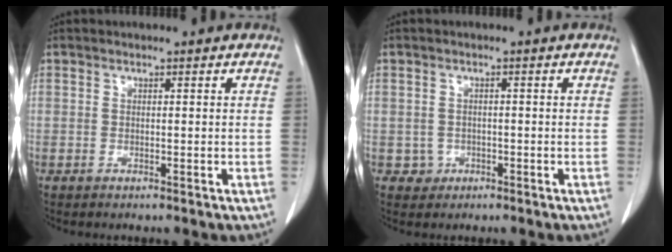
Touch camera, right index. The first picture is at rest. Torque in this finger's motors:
{"motor_torque": [-1.27, 0.88, -1.05, -0.21]}